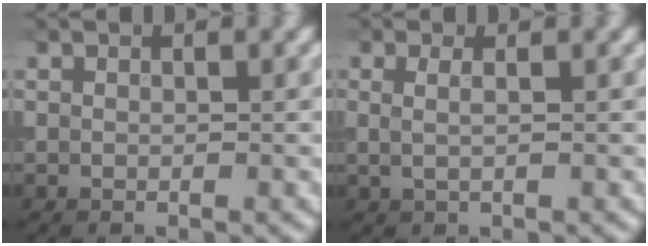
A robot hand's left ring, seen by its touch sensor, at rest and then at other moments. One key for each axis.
{"total": 1.4, "fx": 0.4, "fy": 0.6, "fz": 1.2, "tx": -0.019, "ty": -0.004, "tz": 0.002}